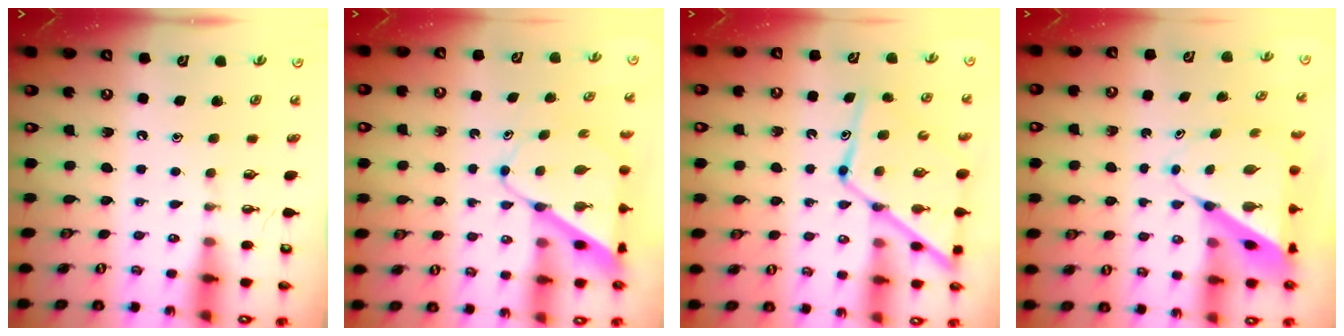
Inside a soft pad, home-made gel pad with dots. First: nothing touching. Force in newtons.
{"total": 9.9, "press": 9.9, "slide": 0.7}
{"total": 15.5, "press": 15.4, "slide": 1.5}
{"total": 8.9, "press": 8.9, "slide": 0.6}